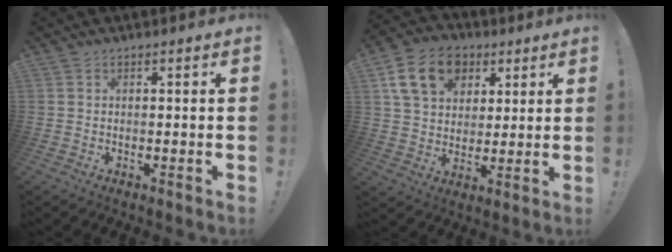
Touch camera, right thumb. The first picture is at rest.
{"total": 16.0, "force": [6.8, 11.9, 8.3], "torque": [-0.122, -0.023, 0.131]}